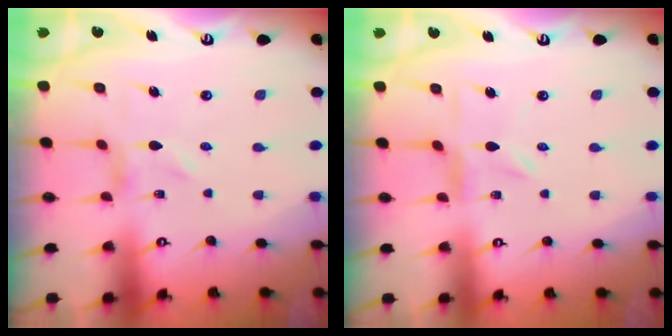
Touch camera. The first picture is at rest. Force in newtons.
{"total": 2.8, "press": 2.7, "slide": 0.3}